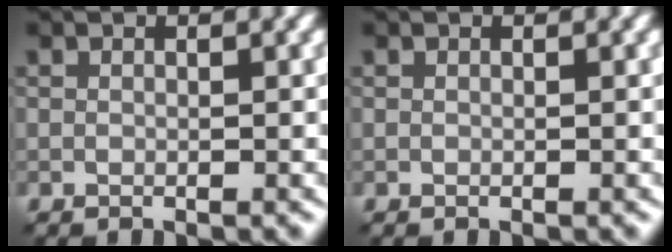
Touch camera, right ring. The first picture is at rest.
{"total": 0.0}